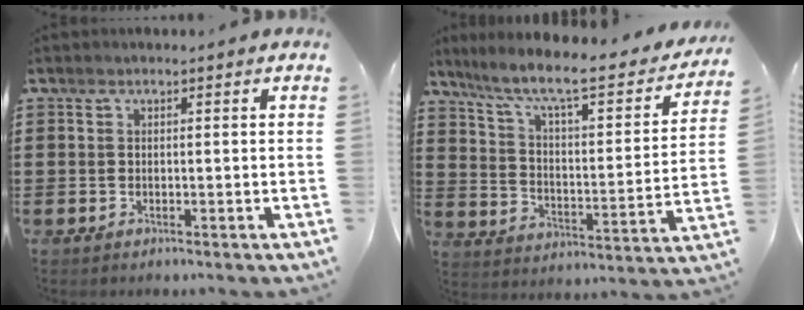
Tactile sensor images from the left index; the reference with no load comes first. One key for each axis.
{"total": 8.4, "fx": 6.5, "fy": 0.6, "fz": 5.2, "tx": -0.124, "ty": -0.046, "tz": 0.103}